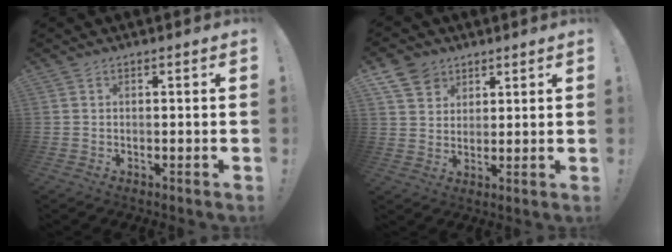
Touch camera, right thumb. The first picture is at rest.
{"total": 8.3, "force": [5.3, 6.1, 2.1], "torque": [-0.039, -0.028, 0.106]}